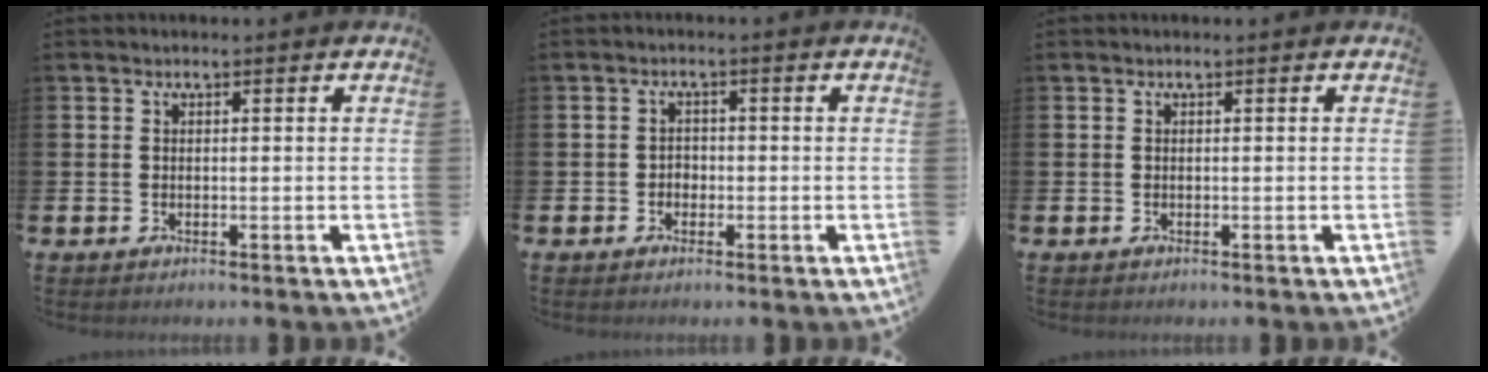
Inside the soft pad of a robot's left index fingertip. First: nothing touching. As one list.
[{"total": 1.5, "force": [-0.6, 1.3, 0.5], "torque": [-0.004, 0.002, -0.017]}, {"total": 0.0}]